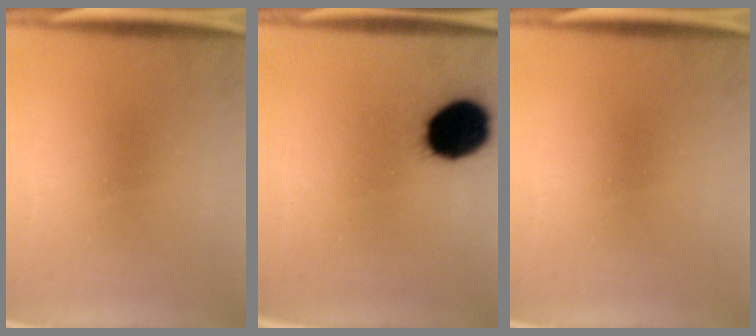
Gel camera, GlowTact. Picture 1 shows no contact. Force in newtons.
{"total": 15.8}
{"total": 0.0}